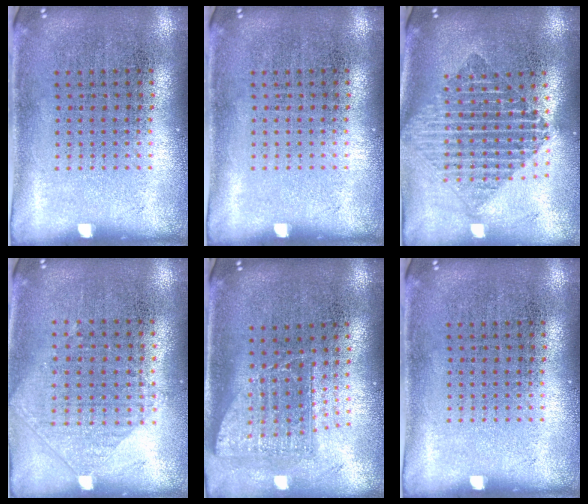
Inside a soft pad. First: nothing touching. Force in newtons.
{"total": 0.0}
{"total": 1.9, "press": 1.6, "slide": 1.0}
{"total": 0.9, "press": 0.9, "slide": 0.3}
{"total": 1.7, "press": 1.3, "slide": 1.1}
{"total": 0.0}